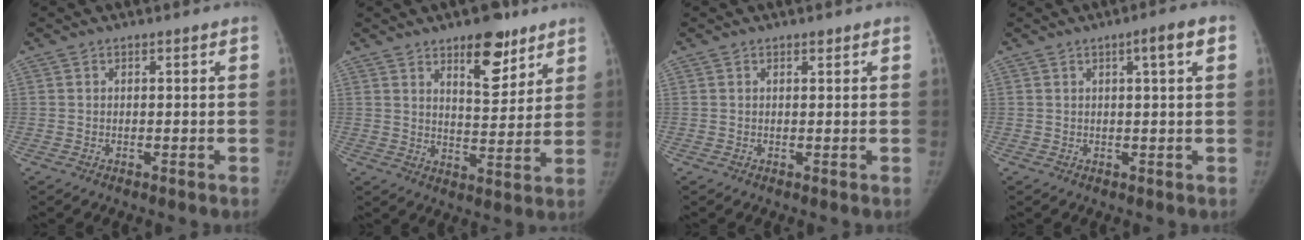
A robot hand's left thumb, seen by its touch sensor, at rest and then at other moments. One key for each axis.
{"total": 10.9, "fx": 7.0, "fy": 4.6, "fz": 7.0, "tx": -0.071, "ty": -0.045, "tz": 0.107}
{"total": 0.6, "fx": 0.4, "fy": 0.3, "fz": 0.3, "tx": -0.003, "ty": -0.003, "tz": 0.006}
{"total": 4.1, "fx": 1.6, "fy": 0.2, "fz": 3.8, "tx": -0.055, "ty": 0.003, "tz": 0.022}